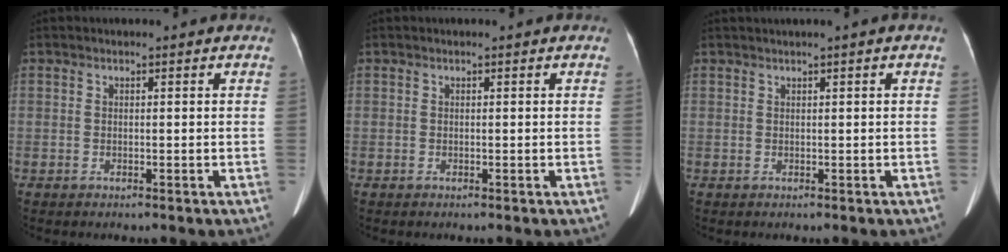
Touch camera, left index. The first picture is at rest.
{"total": 0.0}
{"total": 1.0, "force": [0.5, -0.3, 0.8], "torque": [-0.019, 0.006, 0.015]}